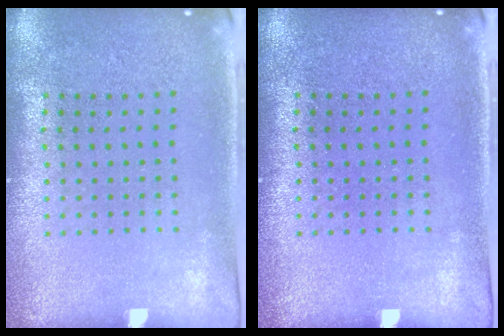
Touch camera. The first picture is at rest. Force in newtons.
{"total": 0.0}